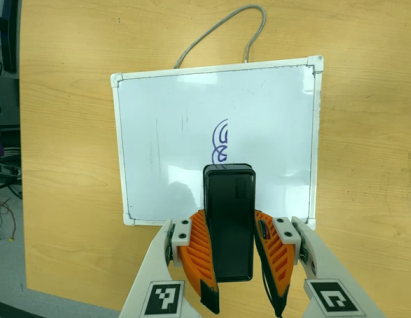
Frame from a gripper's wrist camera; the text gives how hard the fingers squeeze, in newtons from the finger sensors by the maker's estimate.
{"total": 7.5, "left": 6.1, "right": 8.8}